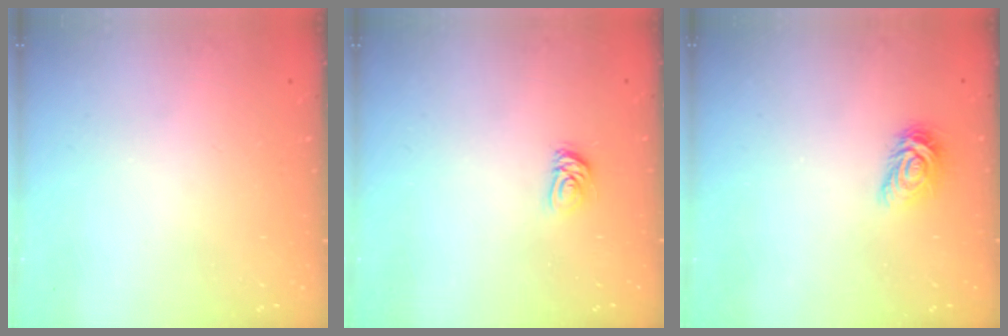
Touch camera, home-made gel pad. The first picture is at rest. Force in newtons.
{"total": 4.3, "press": 4.3, "slide": 0.6}
{"total": 6.8, "press": 6.8, "slide": 0.2}